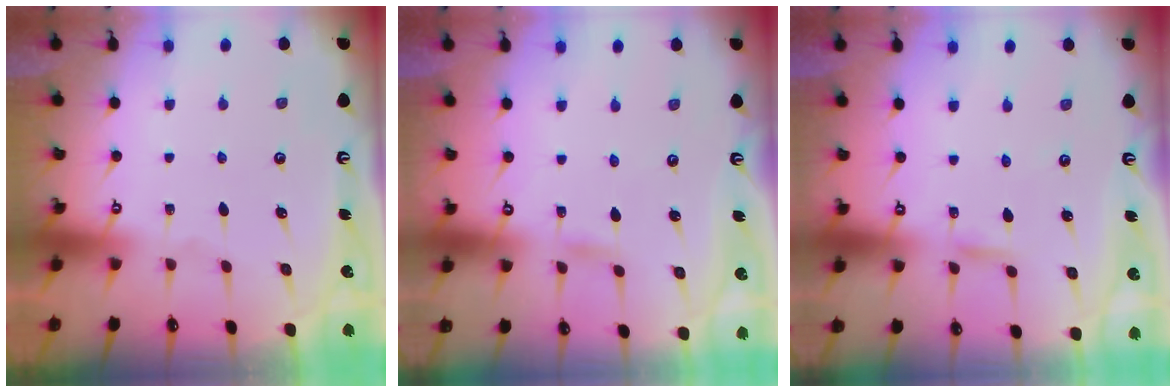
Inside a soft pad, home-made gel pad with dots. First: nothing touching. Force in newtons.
{"total": 2.1, "press": 2.1, "slide": 0.2}
{"total": 2.4, "press": 2.4, "slide": 0.2}